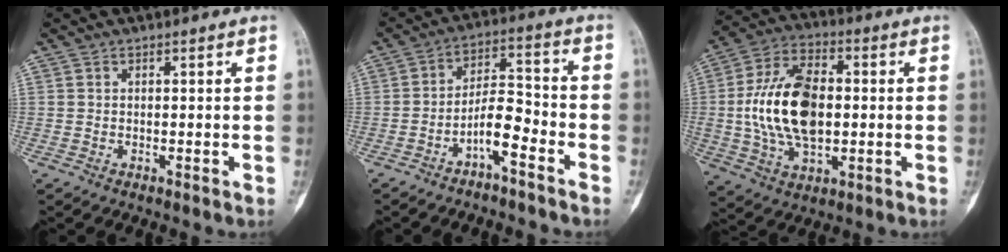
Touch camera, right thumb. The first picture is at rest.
{"total": 7.2, "force": [-4.1, 2.3, 5.4], "torque": [-0.094, 0.056, -0.073]}
{"total": 17.6, "force": [0.0, 10.2, 14.4], "torque": [-0.267, 0.016, 0.002]}